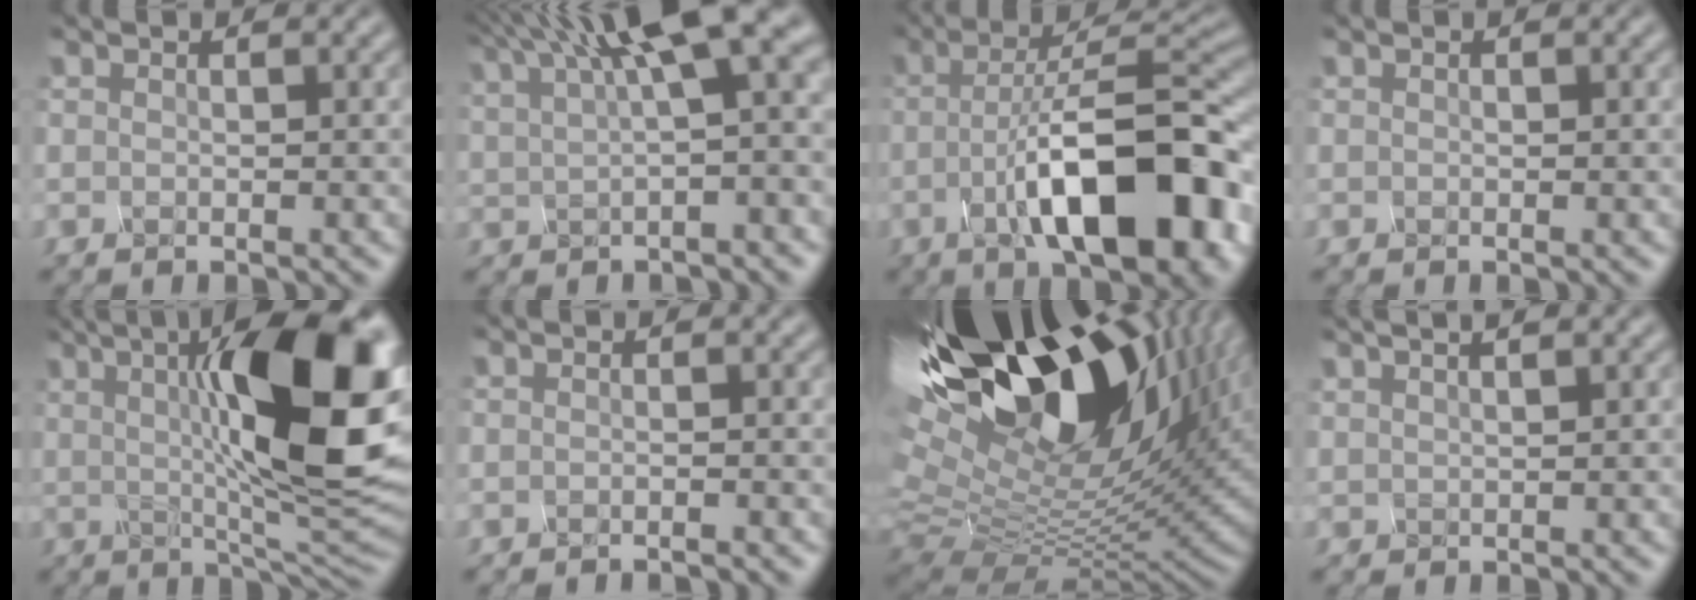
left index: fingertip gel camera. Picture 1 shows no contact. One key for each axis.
{"total": 8.0, "fx": 3.9, "fy": 1.1, "fz": 6.9, "tx": -0.078, "ty": 0.030, "tz": 0.076}
{"total": 12.2, "fx": -5.4, "fy": 4.1, "fz": 10.1, "tx": -0.154, "ty": 0.015, "tz": -0.072}
{"total": 0.7, "fx": -0.1, "fy": -0.5, "fz": -0.4, "tx": -0.003, "ty": -0.001, "tz": 0.005}
{"total": 13.4, "fx": 3.0, "fy": 2.3, "fz": 12.8, "tx": -0.185, "ty": 0.008, "tz": 0.064}
{"total": 1.4, "fx": -1.3, "fy": 0.0, "fz": 0.6, "tx": 0.008, "ty": -0.002, "tz": -0.014}
{"total": 18.7, "fx": 9.8, "fy": 8.5, "fz": 13.5, "tx": -0.272, "ty": 0.063, "tz": 0.168}
{"total": 2.3, "fx": 2.0, "fy": 0.4, "fz": 1.0, "tx": -0.008, "ty": 0.030, "tz": 0.012}